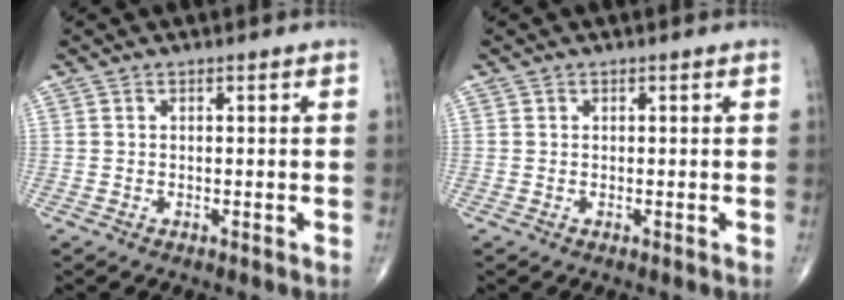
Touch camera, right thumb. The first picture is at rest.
{"total": 0.0}